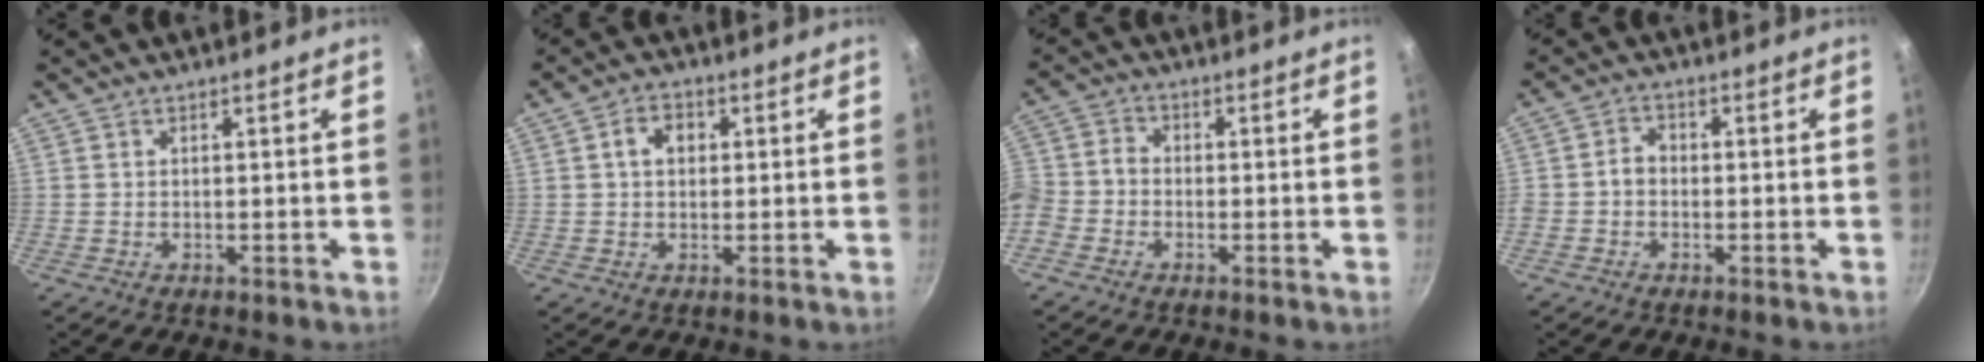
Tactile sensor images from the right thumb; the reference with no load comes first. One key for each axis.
{"total": 4.6, "fx": 0.9, "fy": 3.5, "fz": 2.8, "tx": -0.028, "ty": 0.010, "tz": 0.009}
{"total": 7.5, "fx": -3.3, "fy": 5.6, "fz": 3.8, "tx": -0.087, "ty": 0.035, "tz": -0.084}
{"total": 3.1, "fx": -0.9, "fy": 2.5, "fz": 1.6, "tx": -0.018, "ty": 0.017, "tz": -0.024}